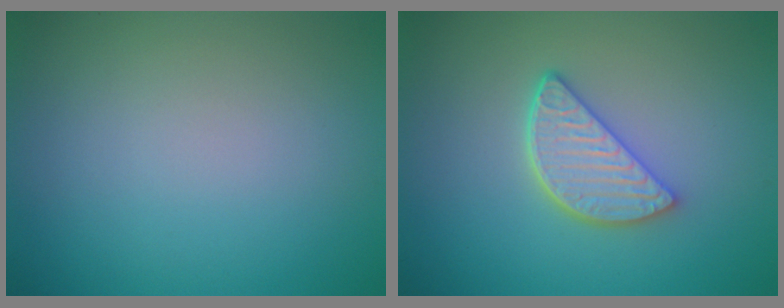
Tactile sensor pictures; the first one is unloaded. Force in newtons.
{"total": 3.9, "press": 3.2, "slide": 2.2}